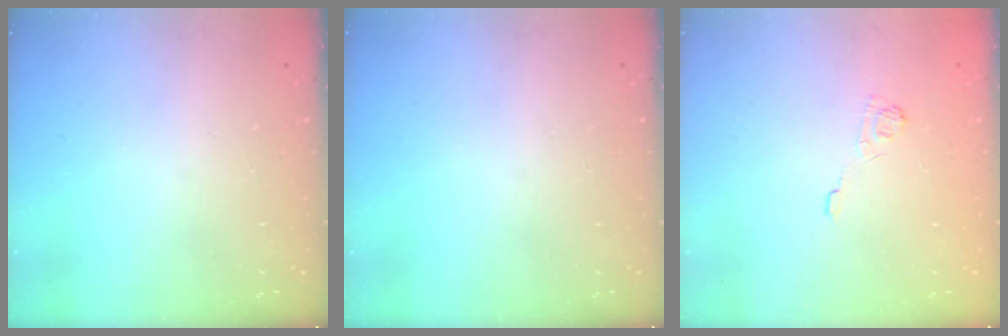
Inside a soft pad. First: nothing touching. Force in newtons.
{"total": 0.0}
{"total": 2.5, "press": 2.1, "slide": 1.3}